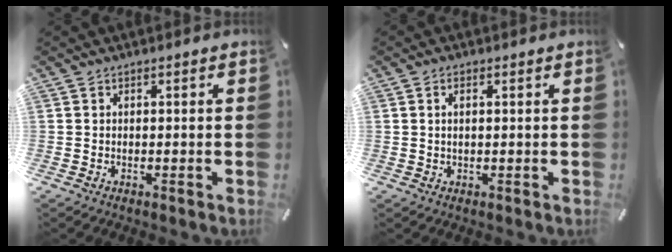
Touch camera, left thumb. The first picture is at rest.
{"total": 1.7, "force": [0.5, 0.8, 1.5], "torque": [-0.031, 0.003, 0.007]}